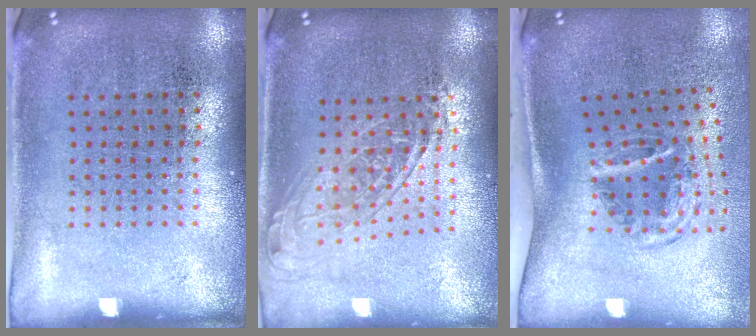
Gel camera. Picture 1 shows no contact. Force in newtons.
{"total": 1.5, "press": 1.3, "slide": 0.8}
{"total": 2.0, "press": 1.2, "slide": 1.6}